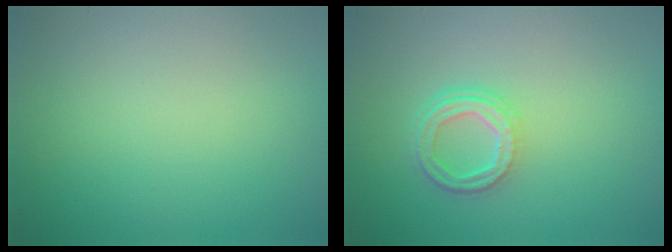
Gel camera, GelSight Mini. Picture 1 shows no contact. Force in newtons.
{"total": 3.6, "press": 2.8, "slide": 2.3}